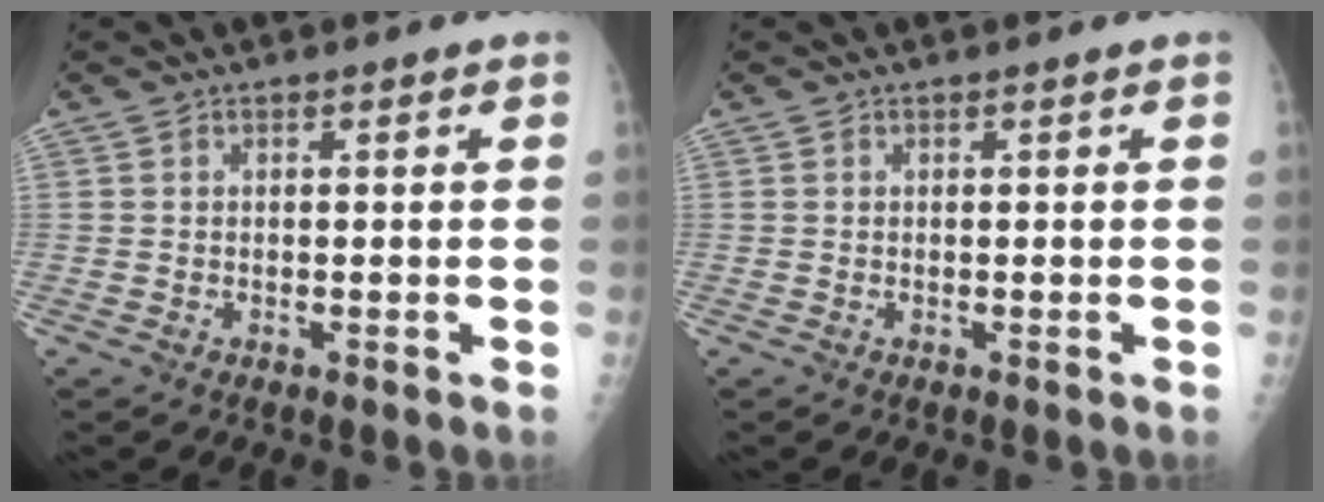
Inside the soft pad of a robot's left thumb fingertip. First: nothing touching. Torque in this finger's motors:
{"motor_torque": [0.49, 0.49, -0.01, 0.00, 0.00]}